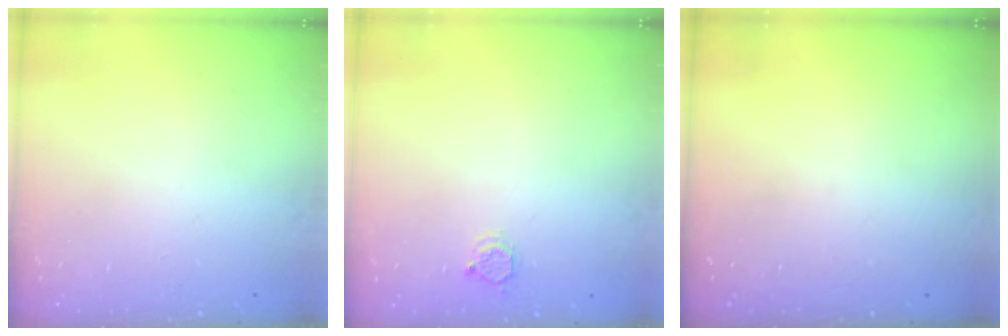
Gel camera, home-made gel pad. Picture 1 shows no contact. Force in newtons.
{"total": 2.9, "press": 2.8, "slide": 0.4}
{"total": 0.0}